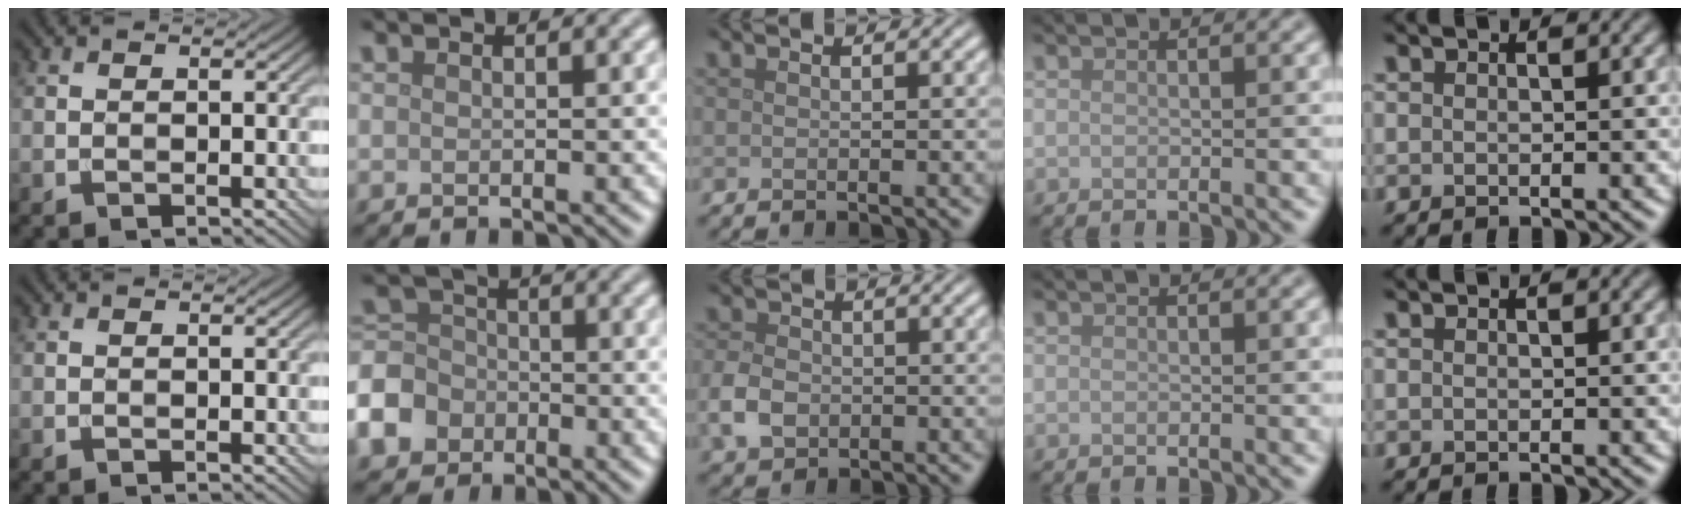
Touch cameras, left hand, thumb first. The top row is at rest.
{"index": {"total": 7.1, "force": [-3.5, 5.7, 2.2], "torque": [-0.044, -0.013, -0.082]}, "middle": {"total": 3.2, "force": [-0.9, 2.5, 1.9], "torque": [-0.043, -0.002, -0.022]}}